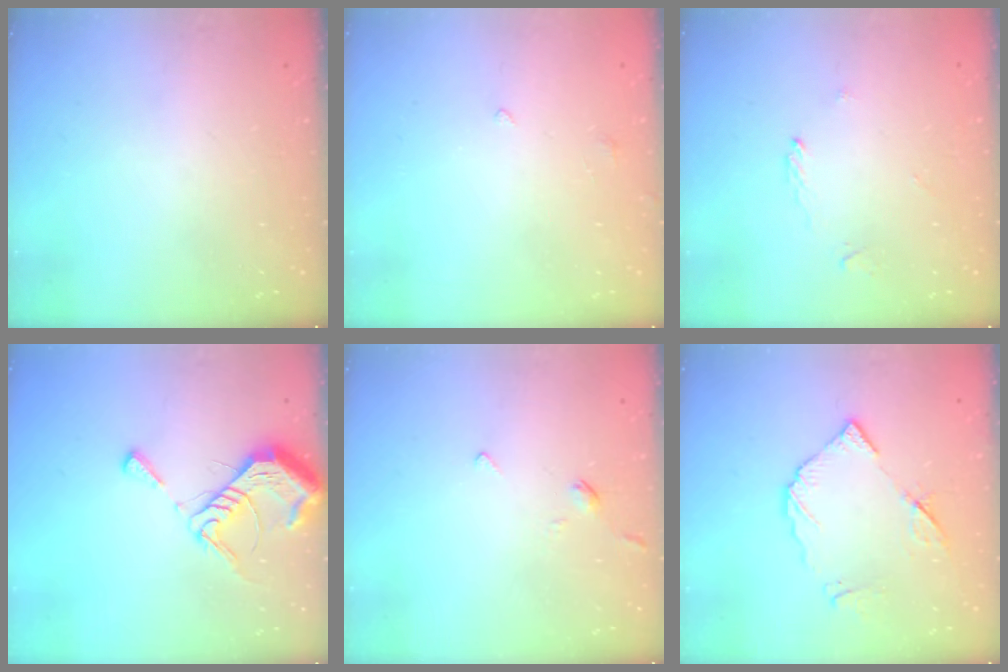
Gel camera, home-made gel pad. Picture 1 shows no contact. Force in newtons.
{"total": 0.0}
{"total": 2.0, "press": 2.0, "slide": 0.2}
{"total": 10.0, "press": 9.9, "slide": 1.3}
{"total": 2.4, "press": 2.3, "slide": 0.6}
{"total": 8.9, "press": 8.9, "slide": 0.4}